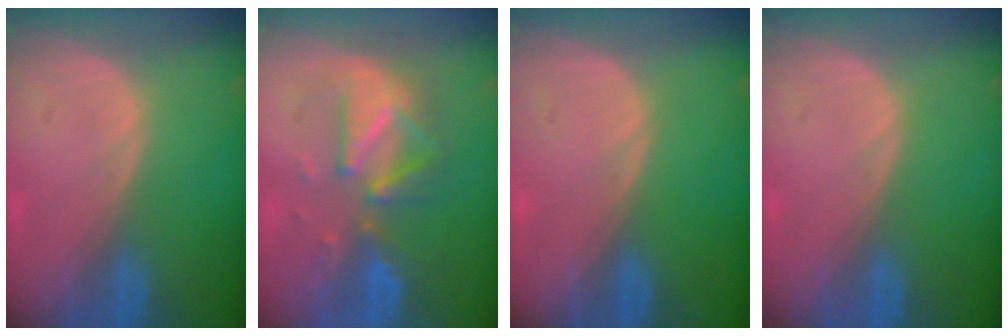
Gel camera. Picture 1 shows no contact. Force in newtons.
{"total": 8.1, "press": 8.1, "slide": 0.8}
{"total": 0.0}
{"total": 0.0}